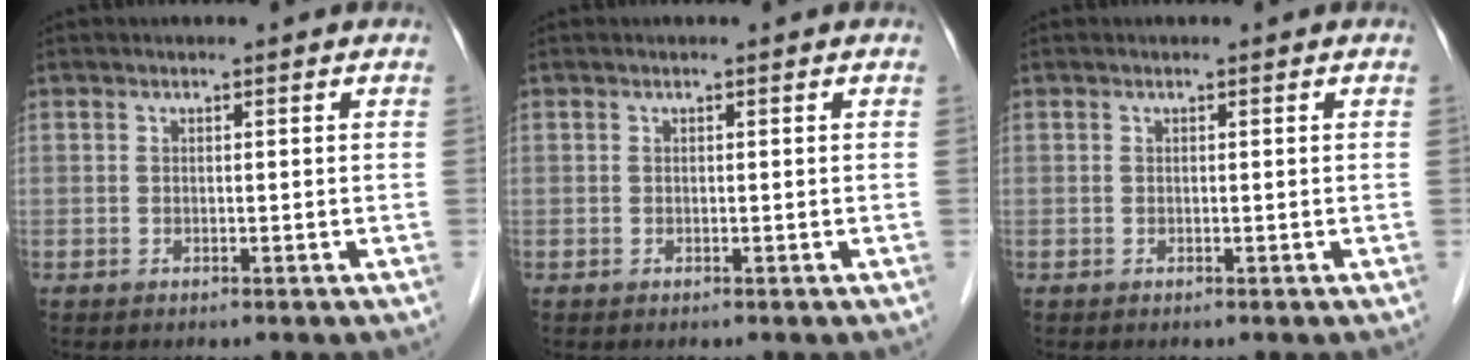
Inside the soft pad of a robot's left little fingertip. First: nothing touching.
{"total": 0.0}
{"total": 0.0}